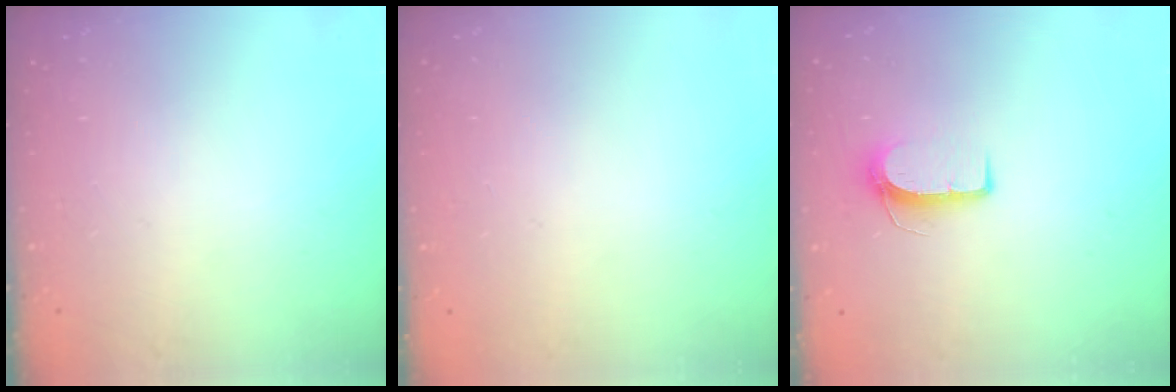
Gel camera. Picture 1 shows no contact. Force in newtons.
{"total": 0.7, "press": 0.6, "slide": 0.3}
{"total": 7.0, "press": 7.0, "slide": 0.6}